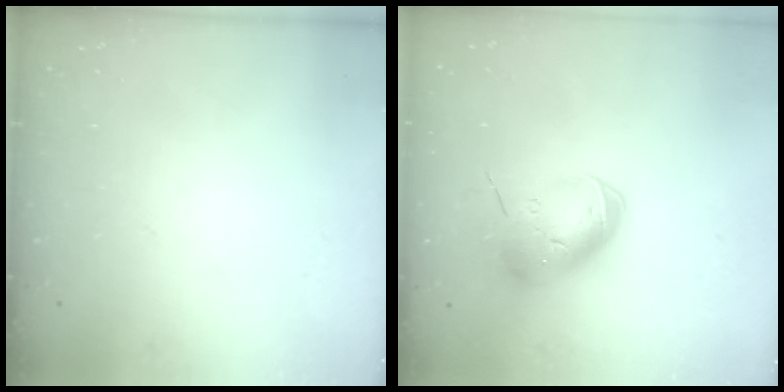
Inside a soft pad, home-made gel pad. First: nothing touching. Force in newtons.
{"total": 12.3, "press": 12.1, "slide": 1.9}